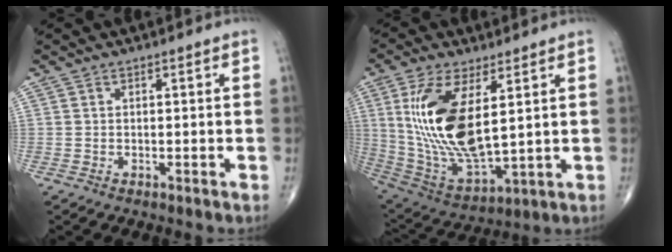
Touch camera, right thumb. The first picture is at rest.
{"total": 18.8, "force": [4.3, 8.0, 16.5], "torque": [-0.330, -0.027, 0.097]}